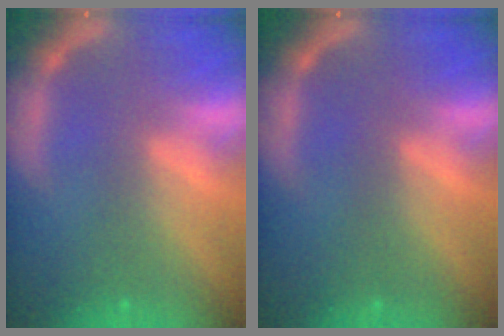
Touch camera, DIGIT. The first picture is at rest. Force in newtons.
{"total": 0.0}